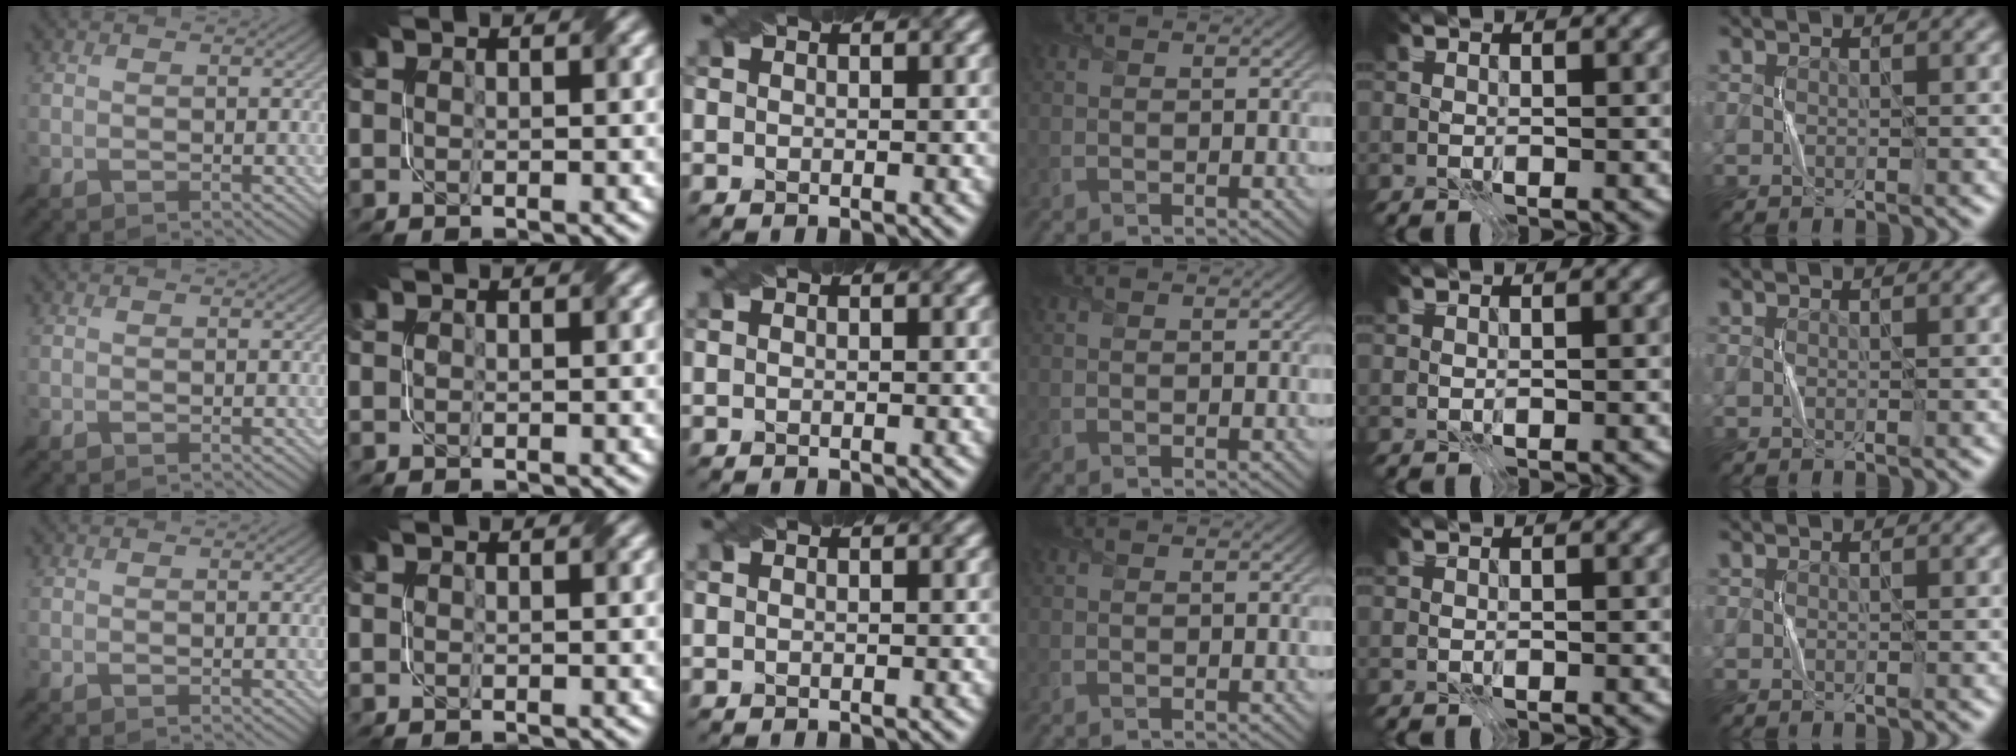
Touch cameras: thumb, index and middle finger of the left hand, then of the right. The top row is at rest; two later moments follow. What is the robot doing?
{"motion": "fold", "object": "coffee filter"}